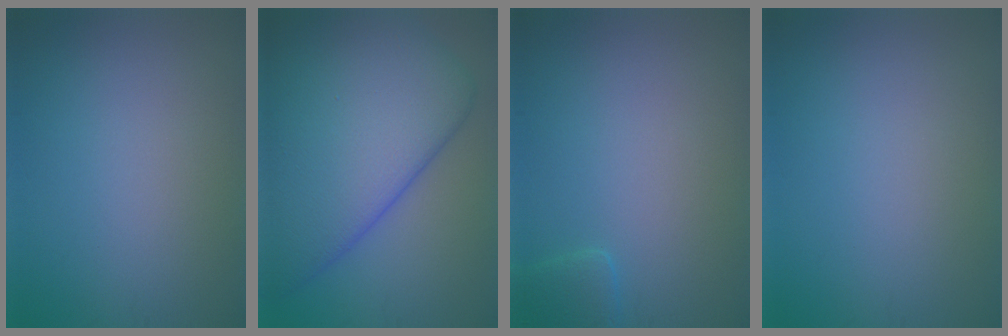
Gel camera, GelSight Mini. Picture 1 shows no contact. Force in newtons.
{"total": 14.2, "press": 14.2, "slide": 0.4}
{"total": 1.6, "press": 1.6, "slide": 0.1}
{"total": 0.0}